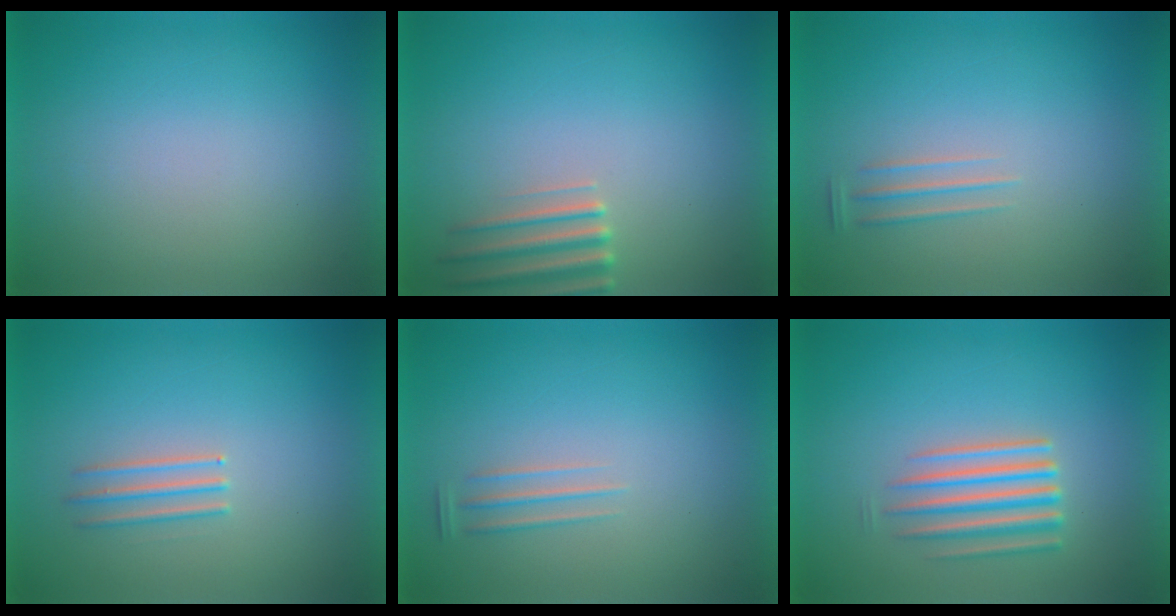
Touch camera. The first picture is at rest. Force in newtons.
{"total": 2.8}
{"total": 1.7}
{"total": 2.7}
{"total": 1.3}
{"total": 4.3}